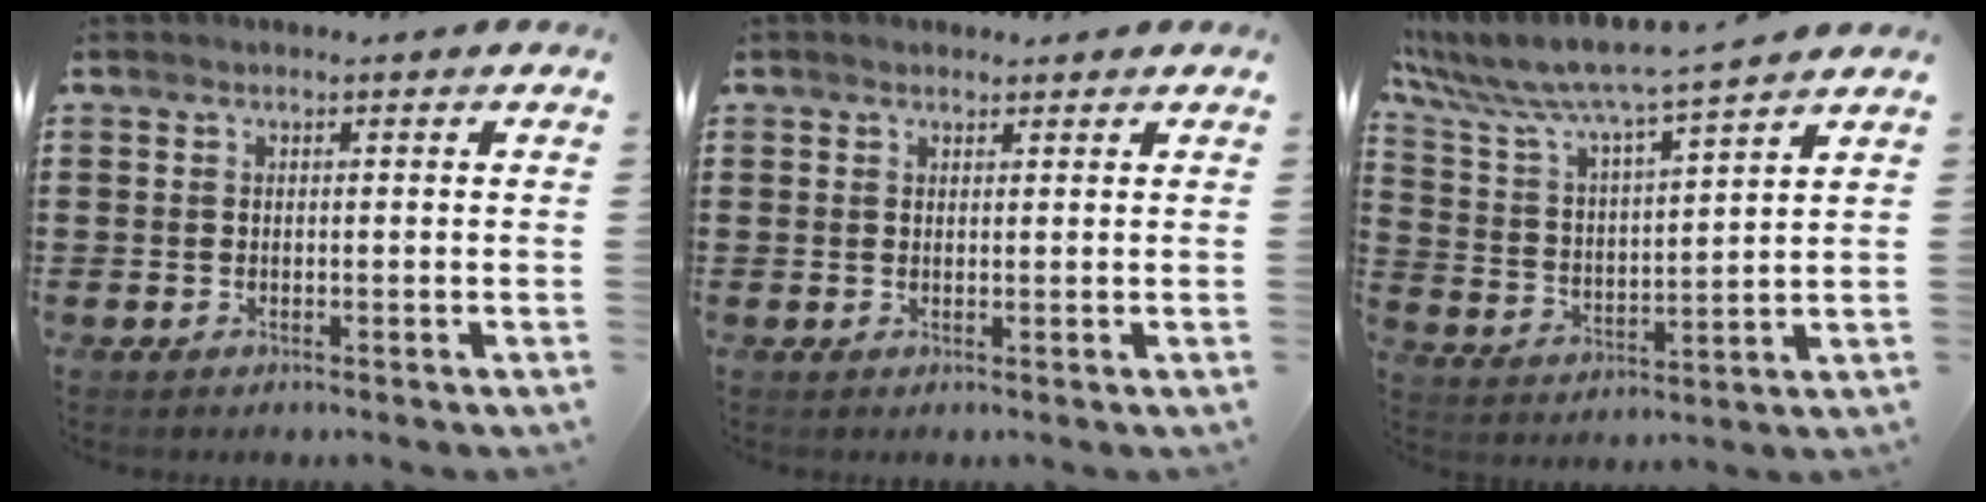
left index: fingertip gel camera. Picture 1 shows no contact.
{"total": 0.9, "force": [0.8, 0.3, 0.1], "torque": [-0.004, 0.002, 0.015]}
{"total": 7.0, "force": [6.4, 0.1, 2.8], "torque": [-0.086, -0.042, 0.103]}